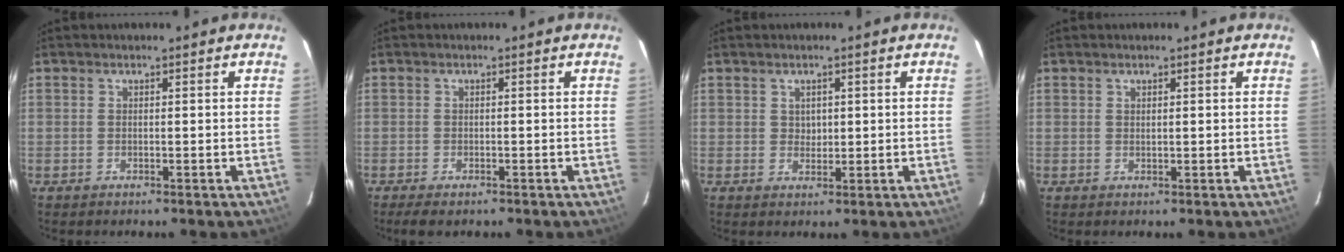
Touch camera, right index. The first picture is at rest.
{"total": 3.2, "force": [-2.4, 1.1, 1.9], "torque": [-0.044, -0.012, -0.040]}
{"total": 2.1, "force": [0.5, 1.8, 0.8], "torque": [-0.007, 0.004, 0.012]}
{"total": 0.6, "force": [0.3, 0.3, 0.4], "torque": [-0.008, 0.003, 0.007]}